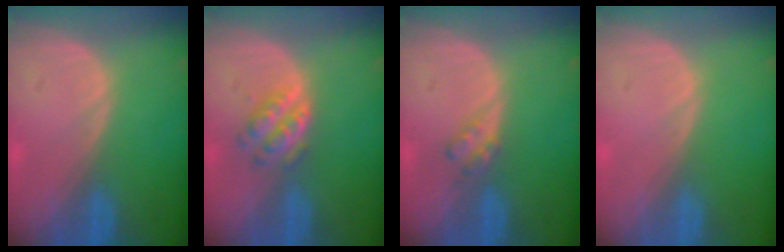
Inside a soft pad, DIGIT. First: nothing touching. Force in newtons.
{"total": 4.2, "press": 4.2, "slide": 0.1}
{"total": 2.3, "press": 2.2, "slide": 0.3}
{"total": 0.0}